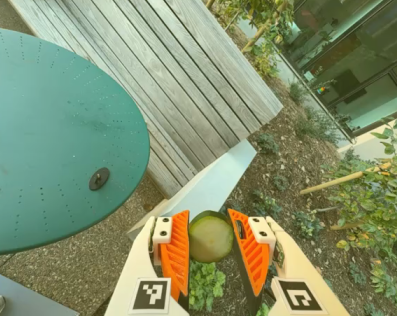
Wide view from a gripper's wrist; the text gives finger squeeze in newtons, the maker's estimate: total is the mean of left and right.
{"total": 14.4, "left": 14.7, "right": 14.0}